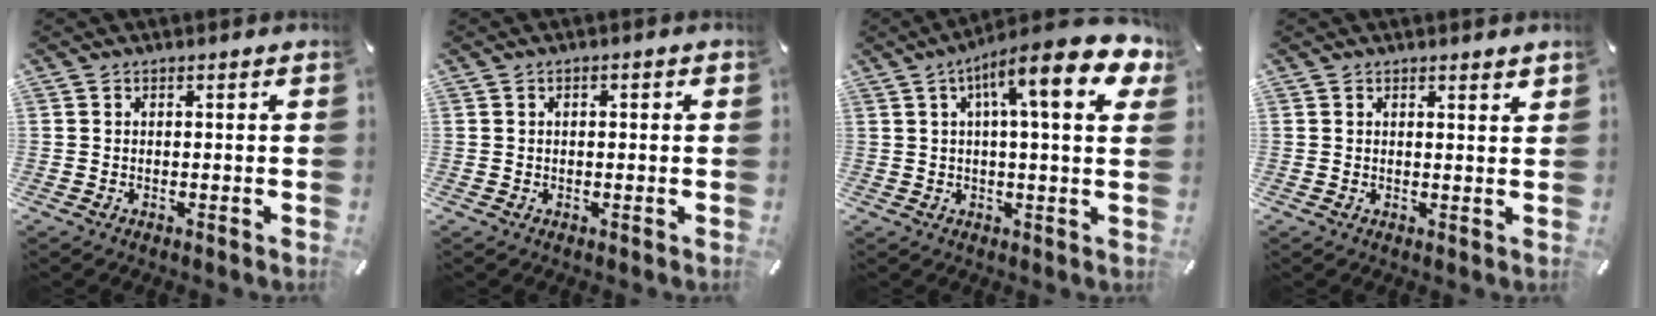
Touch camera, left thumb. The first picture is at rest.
{"total": 1.1, "force": [0.0, 0.5, 1.0], "torque": [-0.017, 0.004, -0.001]}
{"total": 16.6, "force": [6.7, 3.6, 14.8], "torque": [-0.224, -0.029, 0.096]}
{"total": 1.3, "force": [1.2, 0.1, 0.5], "torque": [-0.001, -0.008, 0.020]}